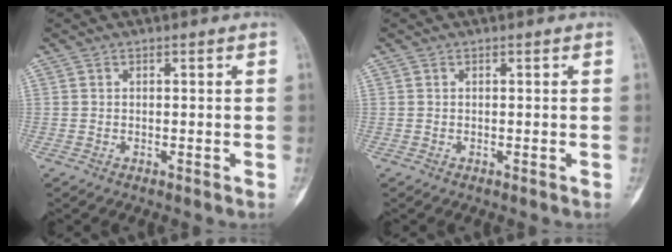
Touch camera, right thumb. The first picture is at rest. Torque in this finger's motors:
{"motor_torque": [0.11, -0.05, 0.00, 0.00, 0.01]}